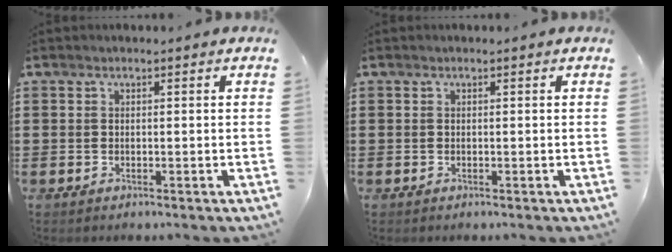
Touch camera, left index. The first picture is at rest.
{"total": 0.0}